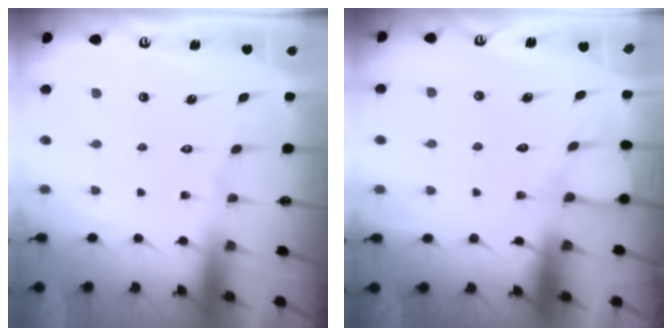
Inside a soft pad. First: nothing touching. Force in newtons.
{"total": 7.4, "press": 7.4, "slide": 0.5}